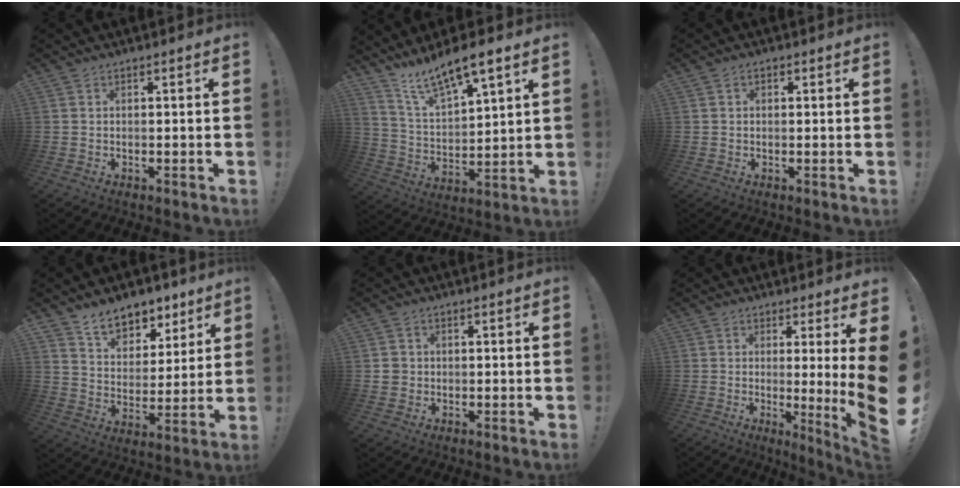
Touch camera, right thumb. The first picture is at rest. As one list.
[{"total": 11.3, "force": [9.5, 2.3, 5.5], "torque": [-0.108, -0.071, 0.169]}, {"total": 1.1, "force": [0.0, 1.0, 0.5], "torque": [-0.001, 0.000, -0.001]}, {"total": 11.2, "force": [8.8, 6.2, 3.1], "torque": [-0.051, -0.064, 0.167]}, {"total": 2.8, "force": [0.2, 2.7, 0.7], "torque": [-0.015, 0.006, 0.005]}, {"total": 9.9, "force": [1.1, -1.1, 9.8], "torque": [-0.124, -0.051, 0.009]}]